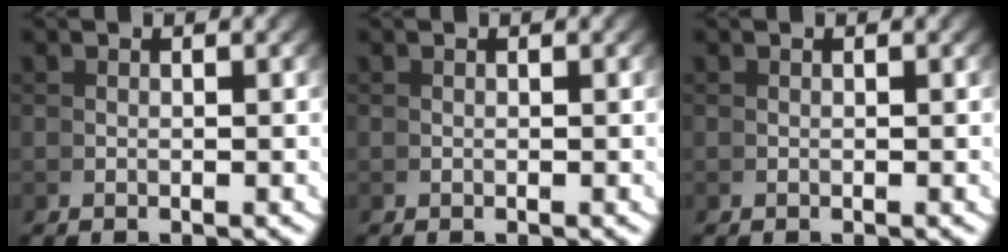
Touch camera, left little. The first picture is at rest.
{"total": 0.0}
{"total": 0.0}